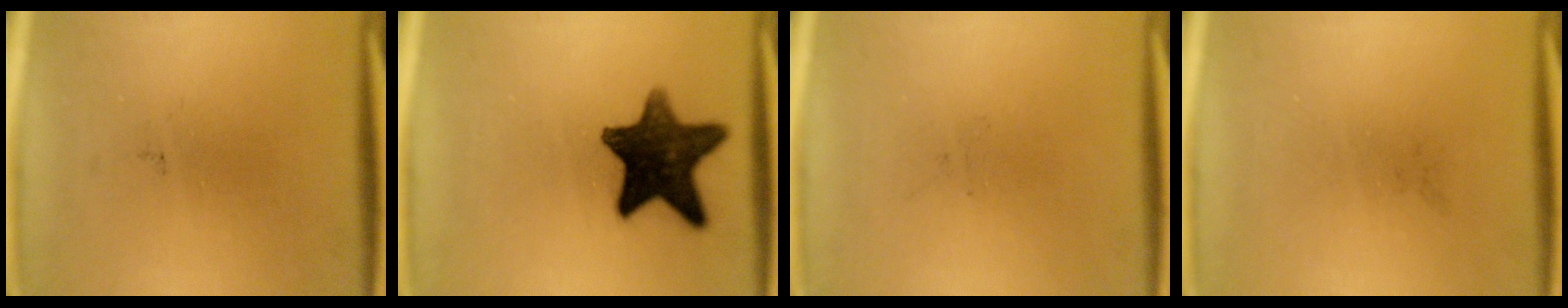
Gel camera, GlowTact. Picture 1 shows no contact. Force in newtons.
{"total": 13.5}
{"total": 0.0}
{"total": 0.0}